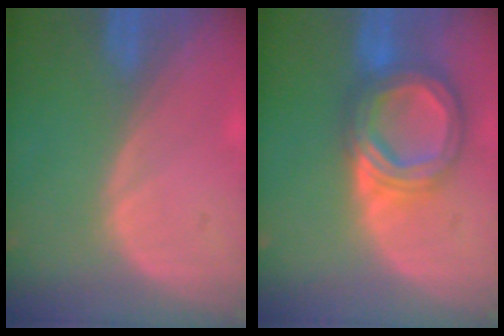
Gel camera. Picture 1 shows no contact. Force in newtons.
{"total": 8.4, "press": 8.4, "slide": 0.8}